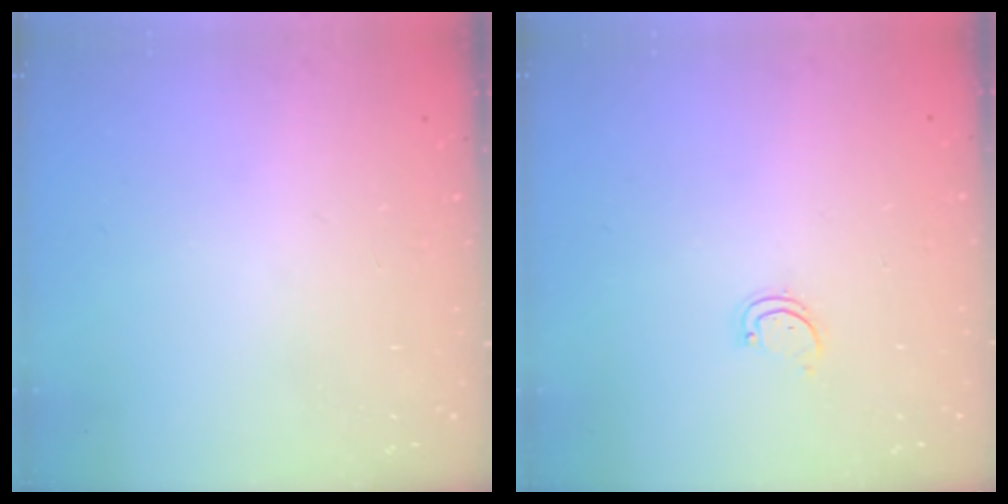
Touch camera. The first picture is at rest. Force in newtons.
{"total": 1.7, "press": 1.7, "slide": 0.3}